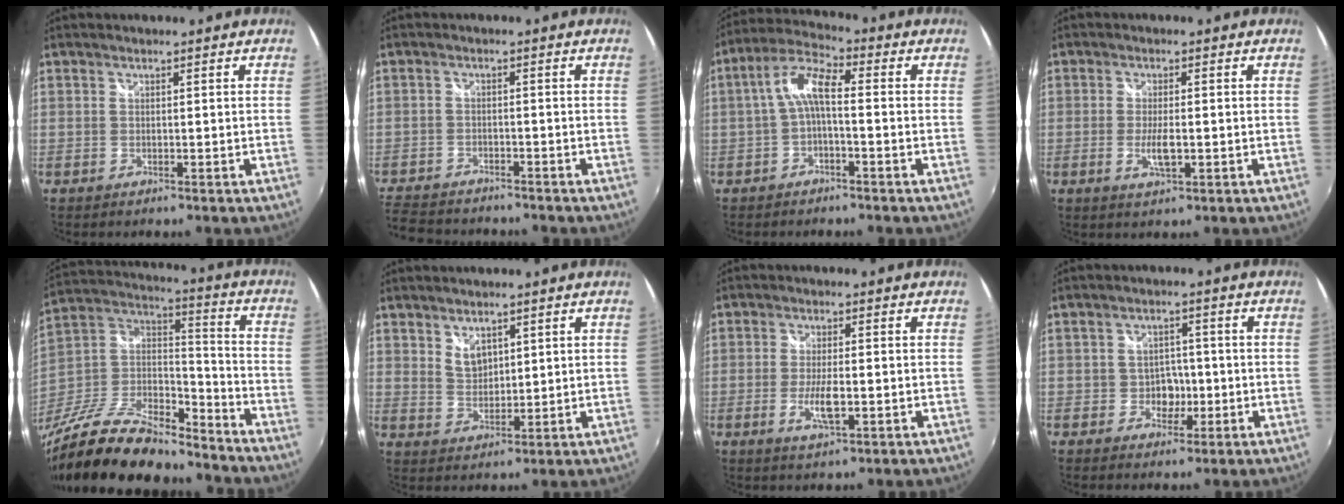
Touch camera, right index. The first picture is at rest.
{"total": 9.7, "force": [-8.5, 3.7, 2.8], "torque": [-0.092, -0.007, -0.148]}
{"total": 6.6, "force": [-0.9, 2.1, 6.2], "torque": [-0.137, 0.021, -0.020]}
{"total": 4.0, "force": [-0.9, 1.1, 3.7], "torque": [-0.074, -0.007, -0.017]}
{"total": 26.5, "force": [-20.3, 9.6, 14.2], "torque": [-0.285, -0.002, -0.341]}
{"total": 4.1, "force": [2.4, 2.5, 2.1], "torque": [-0.029, -0.002, 0.044]}
{"total": 5.0, "force": [-1.3, 1.3, 4.6], "torque": [-0.094, -0.009, -0.025]}
{"total": 3.5, "force": [-1.0, 3.1, 1.3], "torque": [-0.023, 0.010, -0.012]}